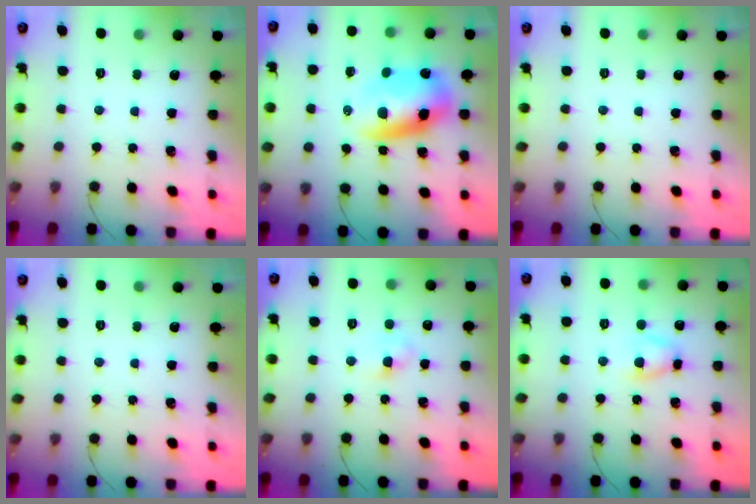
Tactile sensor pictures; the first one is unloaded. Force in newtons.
{"total": 10.2, "press": 10.0, "slide": 2.3}
{"total": 0.0}
{"total": 0.0}
{"total": 3.3, "press": 3.2, "slide": 1.1}
{"total": 4.7, "press": 4.6, "slide": 0.7}